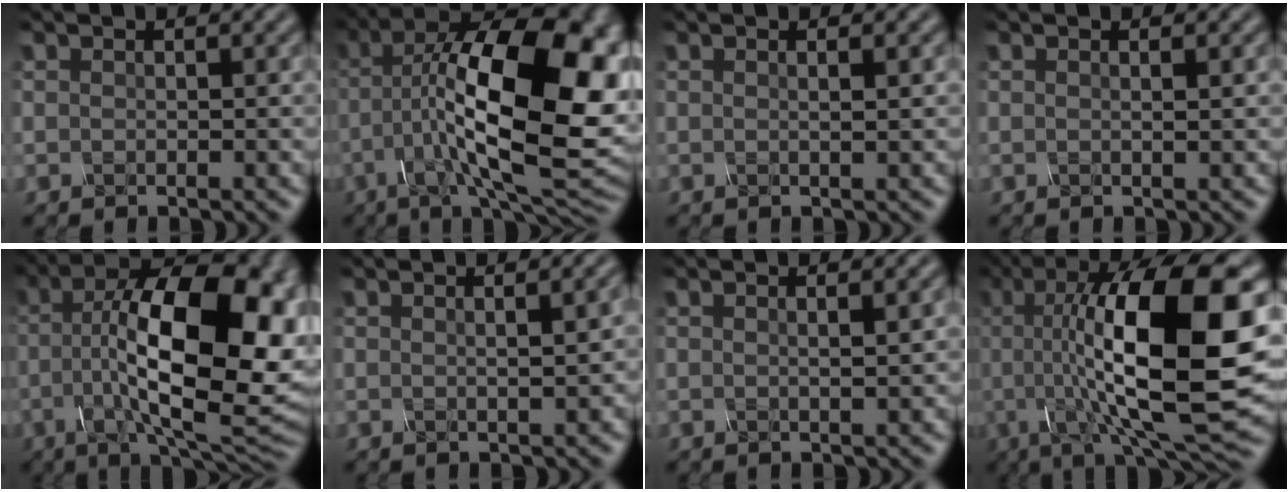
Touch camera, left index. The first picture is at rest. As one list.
[{"total": 18.5, "force": [-0.4, 7.5, 16.9], "torque": [-0.267, 0.009, 0.001]}, {"total": 1.6, "force": [0.4, 0.5, 1.4], "torque": [-0.015, 0.001, -0.004]}, {"total": 1.2, "force": [0.3, 0.4, 1.1], "torque": [-0.012, 0.002, -0.002]}, {"total": 16.9, "force": [-0.2, 6.7, 15.5], "torque": [-0.226, 0.016, -0.005]}, {"total": 3.6, "force": [0.5, 1.2, 3.4], "torque": [-0.021, 0.017, 0.001]}, {"total": 2.4, "force": [0.4, 0.8, 2.2], "torque": [-0.020, 0.007, -0.006]}, {"total": 17.0, "force": [2.2, 5.0, 16.1], "torque": [-0.245, 0.005, 0.038]}]